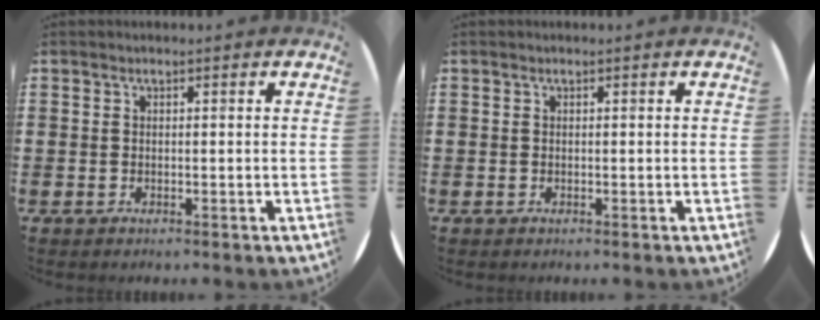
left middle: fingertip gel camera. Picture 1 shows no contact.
{"total": 0.0}